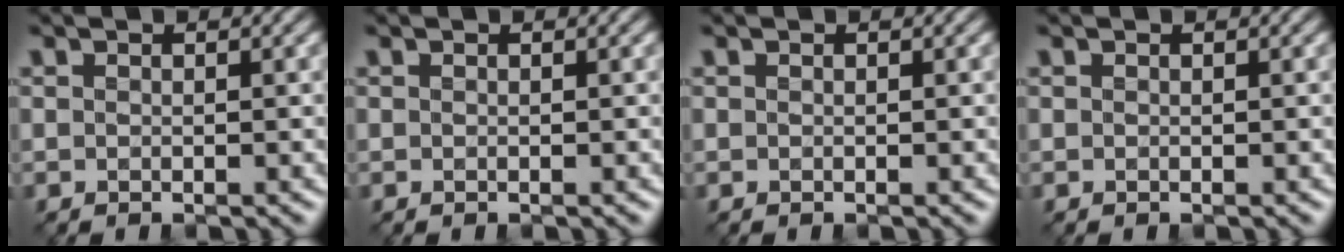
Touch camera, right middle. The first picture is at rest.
{"total": 0.0}
{"total": 0.0}
{"total": 0.0}